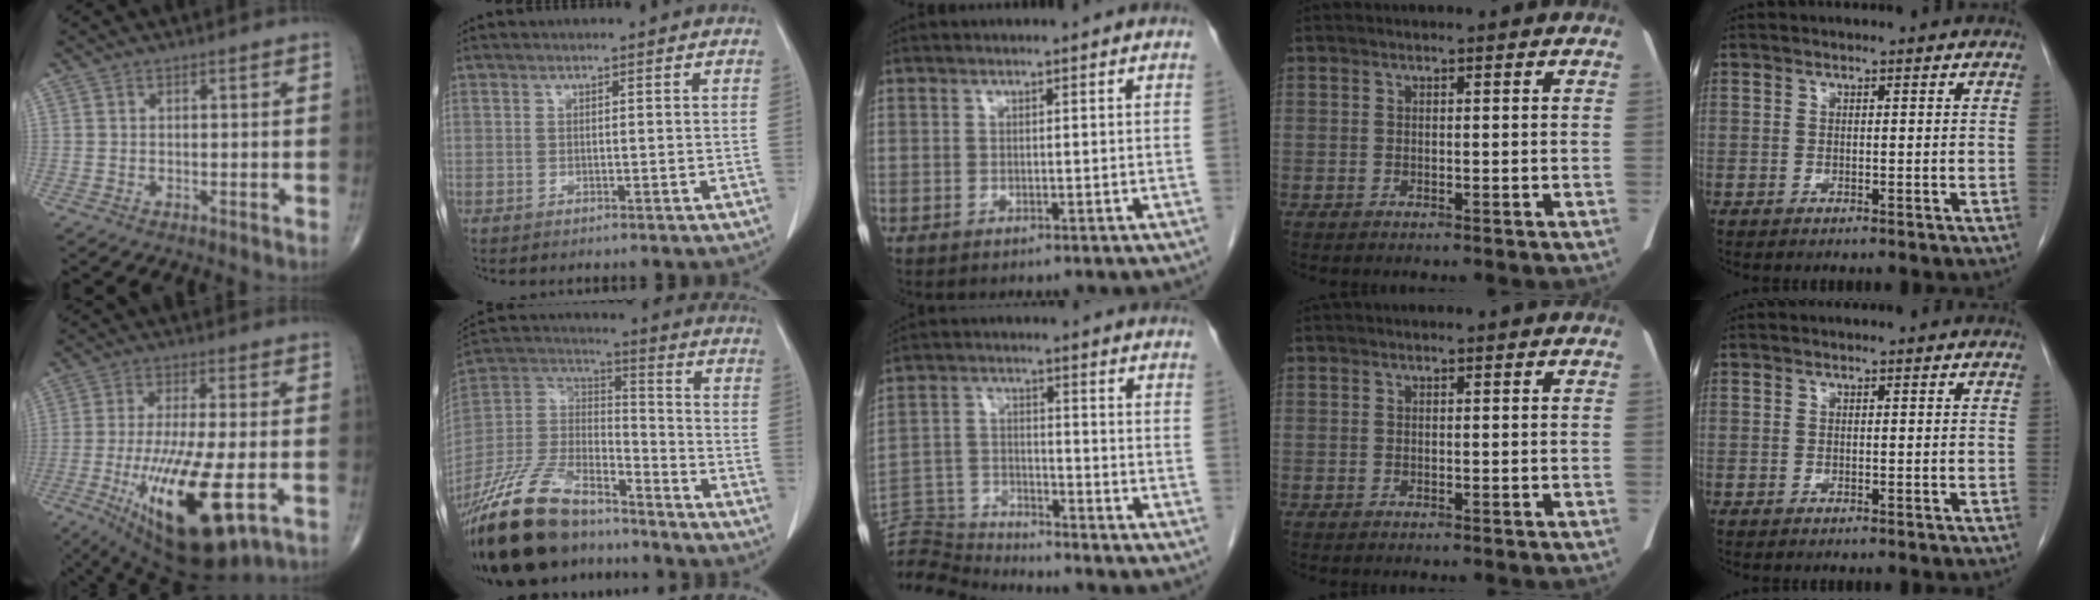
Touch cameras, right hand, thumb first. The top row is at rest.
{"thumb": {"total": 20.4, "force": [-6.1, 6.4, 18.4], "torque": [-0.355, -0.025, -0.085]}, "index": {"total": 20.7, "force": [-16.7, 7.1, 9.8], "torque": [-0.228, 0.000, -0.311]}, "middle": {"total": 8.7, "force": [-8.5, -1.3, -0.7], "torque": [0.008, 0.006, -0.161]}}